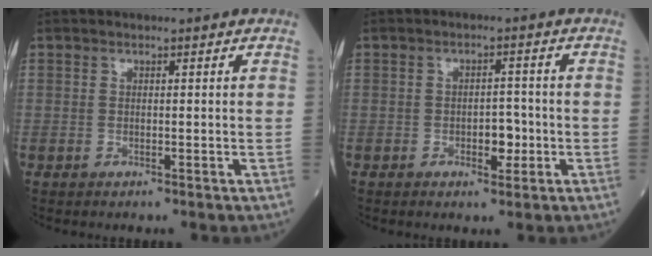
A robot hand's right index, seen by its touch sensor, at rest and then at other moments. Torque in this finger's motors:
{"motor_torque": [1.05, -0.45, 0.57, 0.13]}